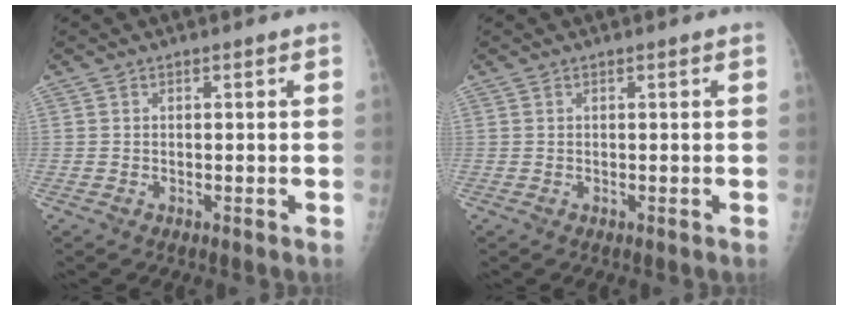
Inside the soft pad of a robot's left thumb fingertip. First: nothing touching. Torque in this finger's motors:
{"motor_torque": [0.07, 0.07, 0.00, 0.00, 0.00]}